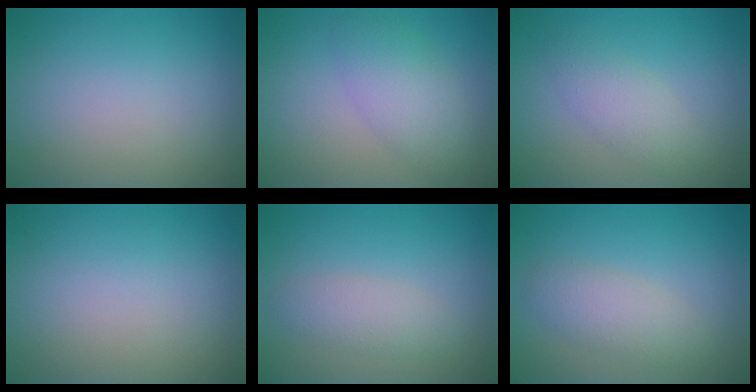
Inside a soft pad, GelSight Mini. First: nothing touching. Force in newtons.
{"total": 3.9, "press": 3.9, "slide": 0.2}
{"total": 2.5, "press": 2.5, "slide": 0.2}
{"total": 0.0}
{"total": 2.2, "press": 2.2, "slide": 0.1}
{"total": 2.8, "press": 2.7, "slide": 0.3}